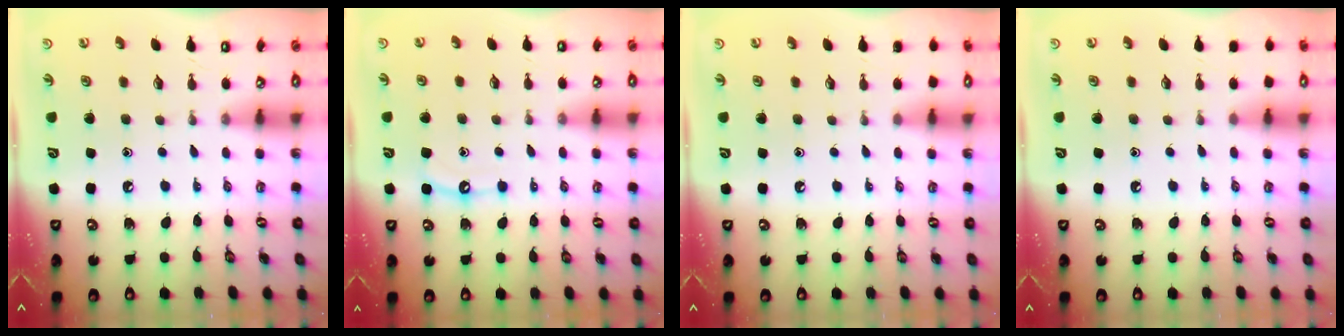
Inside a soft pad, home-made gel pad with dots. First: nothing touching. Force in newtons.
{"total": 6.6, "press": 6.6, "slide": 0.7}
{"total": 0.0}
{"total": 2.7, "press": 2.6, "slide": 0.4}